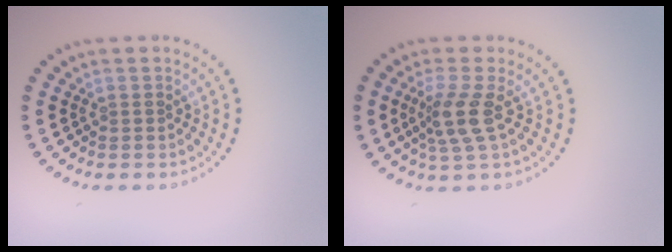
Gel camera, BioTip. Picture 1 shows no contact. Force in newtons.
{"total": 3.0, "press": 2.3, "slide": 1.9}